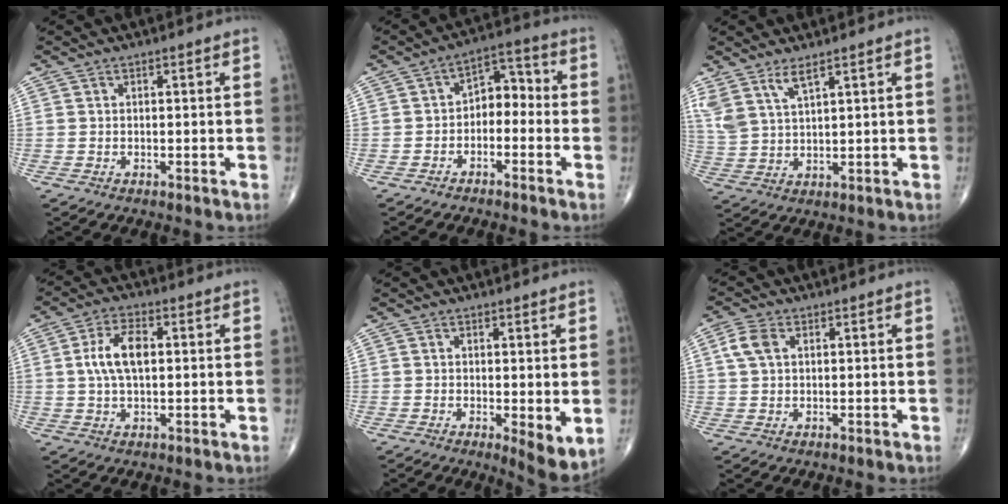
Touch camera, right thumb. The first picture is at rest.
{"total": 6.6, "force": [-1.8, 4.4, 4.5], "torque": [-0.042, 0.044, -0.042]}
{"total": 6.1, "force": [4.3, 1.6, 4.0], "torque": [-0.090, -0.018, 0.094]}
{"total": 7.8, "force": [1.0, 3.9, 6.7], "torque": [-0.132, 0.011, 0.015]}
{"total": 5.3, "force": [-0.4, 1.6, 5.1], "torque": [-0.070, -0.017, -0.006]}
{"total": 4.2, "force": [1.3, 2.7, 3.0], "torque": [-0.069, 0.009, 0.024]}